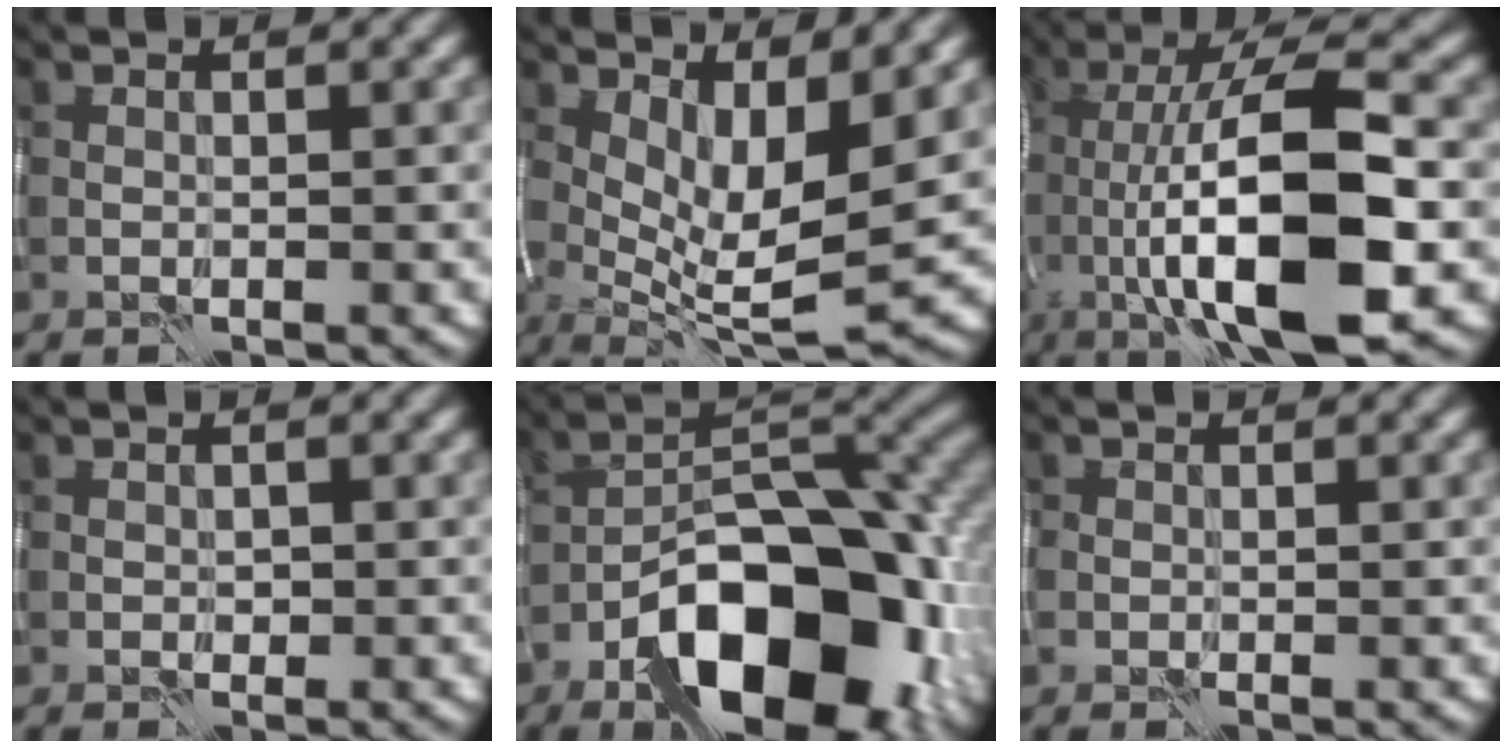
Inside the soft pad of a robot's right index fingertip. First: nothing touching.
{"total": 7.2, "force": [1.6, 2.2, 6.6], "torque": [-0.119, -0.015, 0.037]}
{"total": 13.4, "force": [-2.5, 3.7, 12.6], "torque": [-0.192, 0.007, -0.048]}
{"total": 0.7, "force": [-0.2, 0.6, 0.3], "torque": [-0.003, -0.002, 0.000]}
{"total": 14.1, "force": [-7.2, 6.2, 10.4], "torque": [-0.150, 0.006, -0.125]}
{"total": 0.5, "force": [-0.1, 0.5, 0.2], "torque": [-0.001, -0.002, -0.003]}